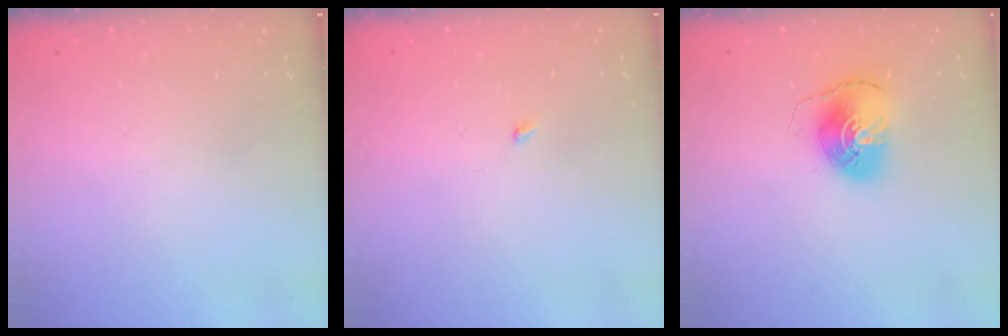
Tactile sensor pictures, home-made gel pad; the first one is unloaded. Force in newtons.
{"total": 1.9, "press": 1.9, "slide": 0.3}
{"total": 7.6, "press": 7.6, "slide": 0.3}